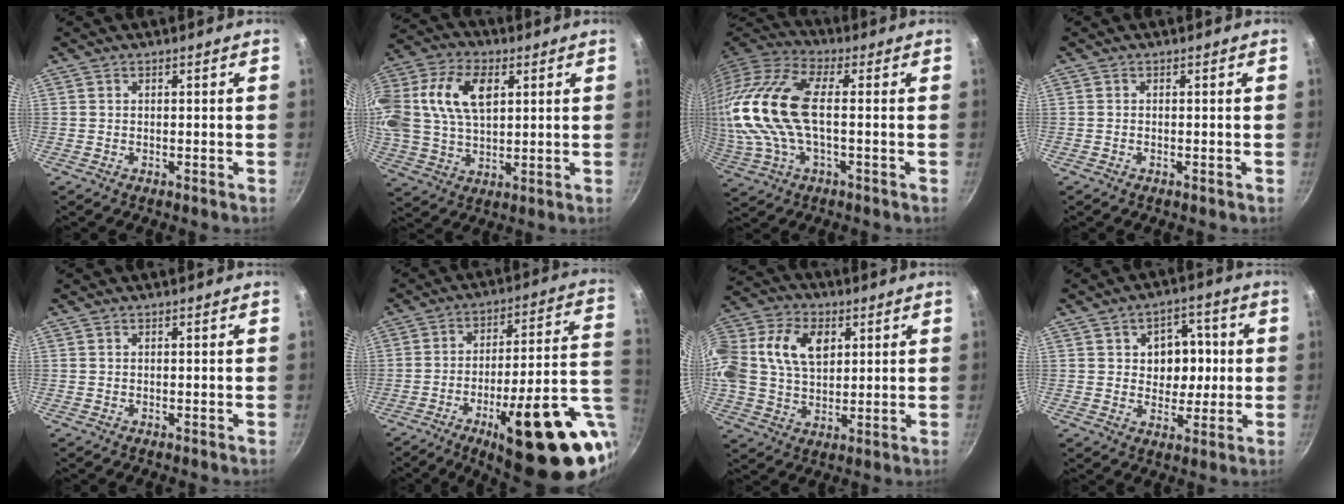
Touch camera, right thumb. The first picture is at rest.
{"total": 20.3, "force": [5.5, 13.3, 14.3], "torque": [-0.309, 0.024, 0.095]}
{"total": 20.4, "force": [0.6, 9.3, 18.1], "torque": [-0.387, 0.015, 0.001]}
{"total": 0.0}
{"total": 0.0}
{"total": 26.0, "force": [-6.9, 7.7, 23.9], "torque": [-0.299, 0.015, -0.082]}
{"total": 19.4, "force": [4.9, 13.8, 12.7], "torque": [-0.268, 0.029, 0.082]}
{"total": 9.5, "force": [1.2, 7.5, 5.7], "torque": [-0.029, 0.003, 0.017]}